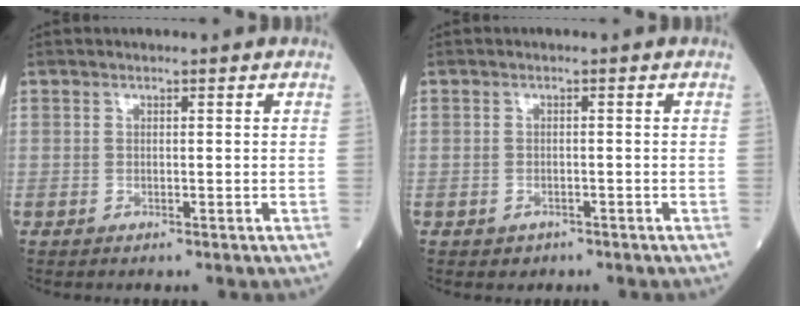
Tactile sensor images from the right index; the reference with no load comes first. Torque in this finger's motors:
{"motor_torque": [0.02, -0.09, -0.02, 0.01]}